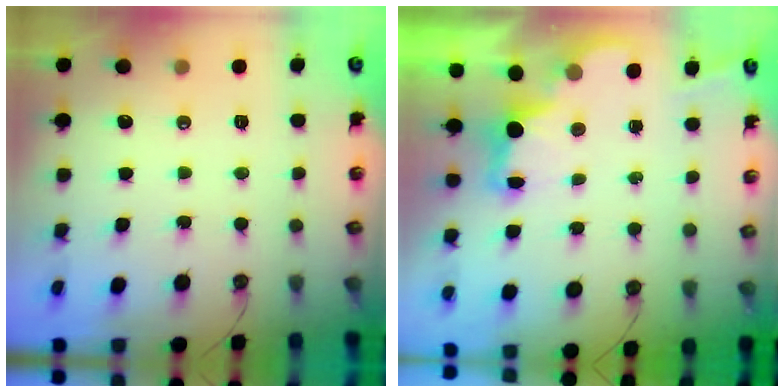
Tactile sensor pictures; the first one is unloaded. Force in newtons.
{"total": 2.1, "press": 2.1, "slide": 0.5}